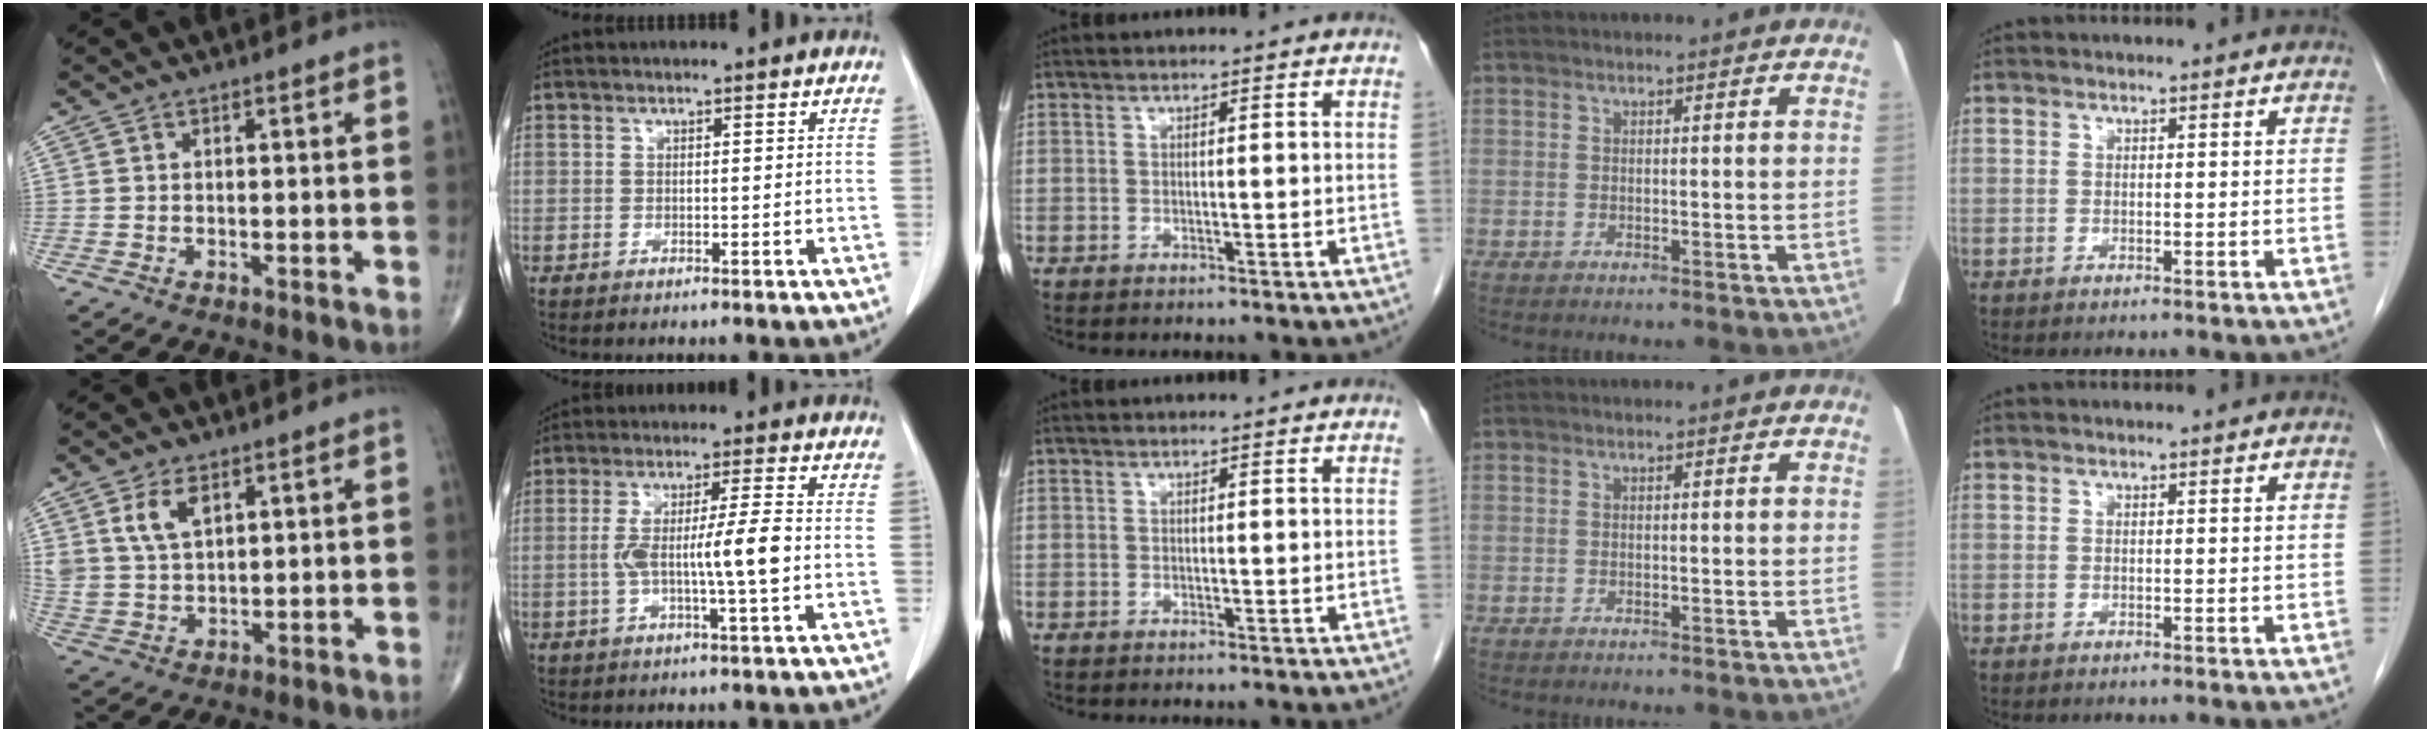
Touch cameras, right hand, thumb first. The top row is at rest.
{"thumb": {"total": 6.5, "force": [3.1, 3.5, 4.4], "torque": [-0.083, -0.012, 0.070]}, "index": {"total": 8.1, "force": [-1.0, 0.0, 8.1], "torque": [-0.150, 0.004, -0.018]}}